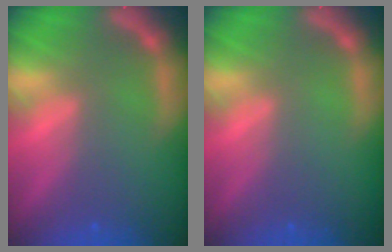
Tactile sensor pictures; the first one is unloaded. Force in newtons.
{"total": 0.0}